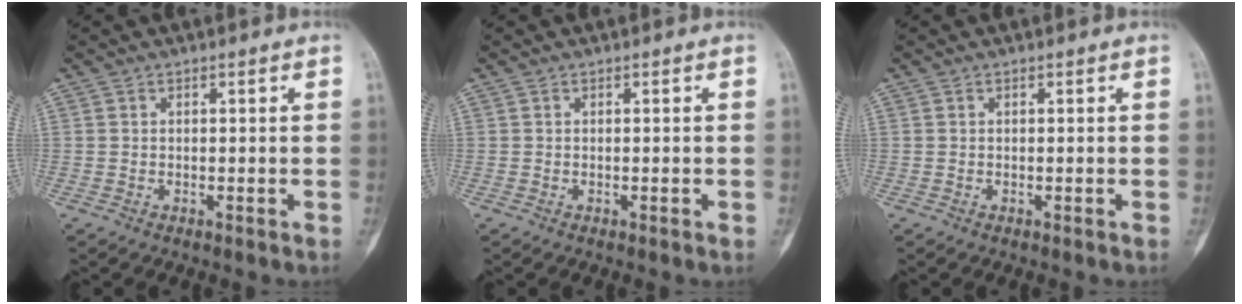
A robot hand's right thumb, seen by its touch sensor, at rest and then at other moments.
{"total": 0.0}
{"total": 0.0}